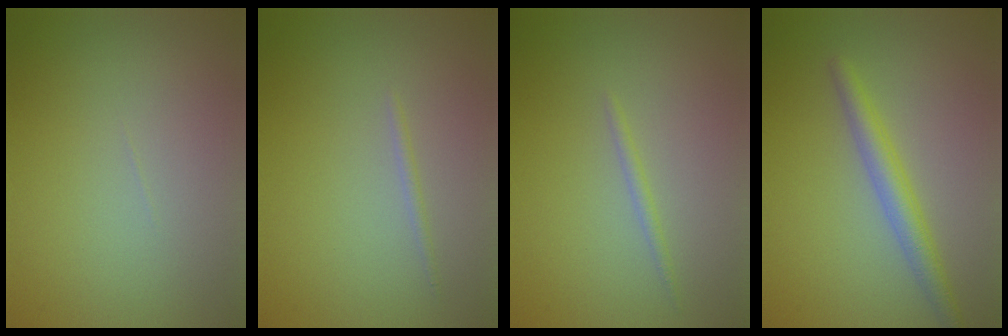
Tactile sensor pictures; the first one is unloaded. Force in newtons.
{"total": 0.6, "press": 0.6, "slide": 0.1}
{"total": 0.8, "press": 0.8, "slide": 0.0}
{"total": 2.8, "press": 2.8, "slide": 0.0}